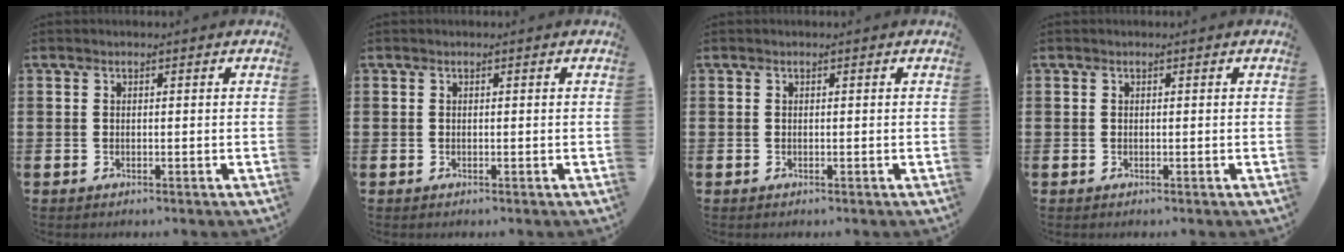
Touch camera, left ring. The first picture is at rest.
{"total": 0.0}
{"total": 0.0}
{"total": 0.0}